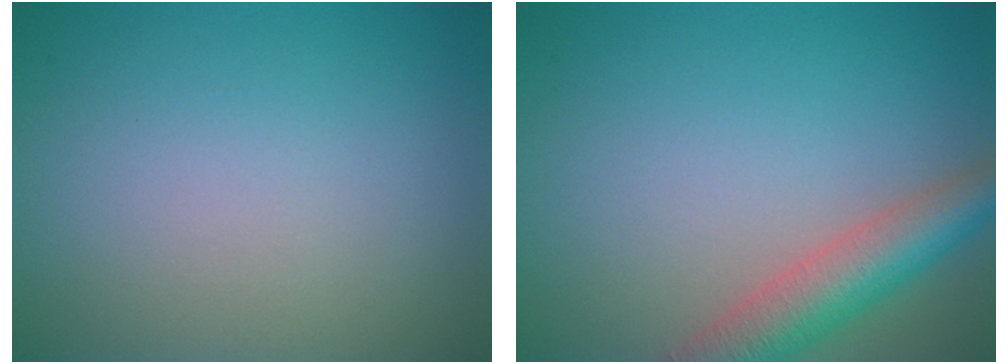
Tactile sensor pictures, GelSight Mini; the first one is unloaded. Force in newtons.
{"total": 5.3, "press": 5.3, "slide": 0.4}